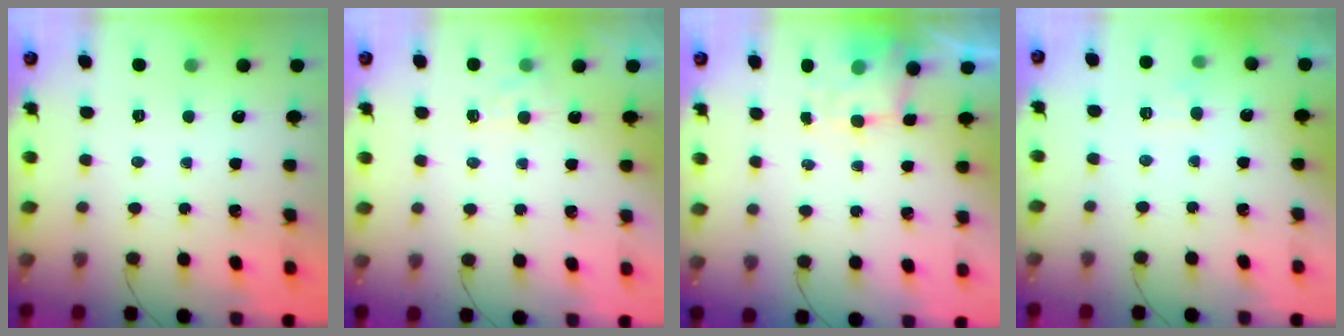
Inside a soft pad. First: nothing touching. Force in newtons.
{"total": 3.7, "press": 3.5, "slide": 1.2}
{"total": 3.9, "press": 3.8, "slide": 0.9}
{"total": 2.6, "press": 2.2, "slide": 1.4}